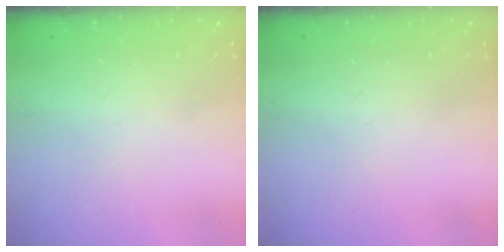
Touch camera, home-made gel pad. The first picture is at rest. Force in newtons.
{"total": 0.0}